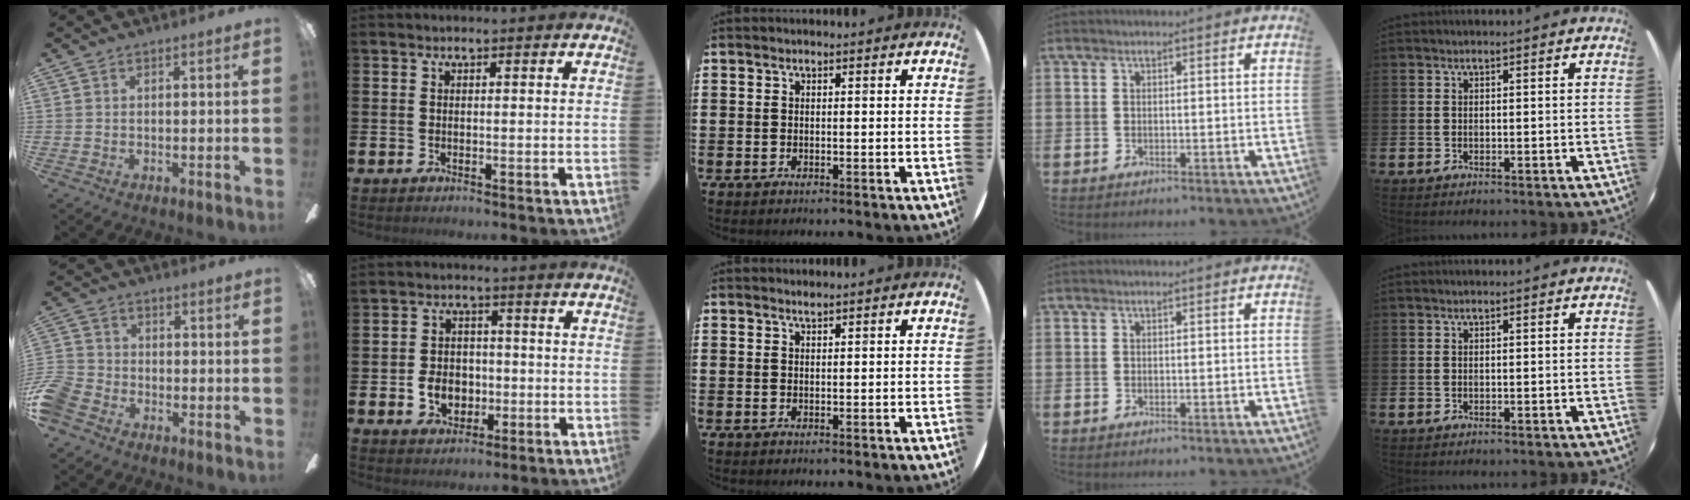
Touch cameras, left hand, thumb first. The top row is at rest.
{"thumb": {"total": 7.5, "force": [-4.6, 5.0, 3.3], "torque": [-0.083, 0.025, -0.089]}, "index": {"total": 4.9, "force": [-1.1, 4.1, 2.5], "torque": [-0.039, 0.003, -0.026]}, "middle": {"total": 0.7, "force": [0.7, -0.1, 0.0], "torque": [0.001, 0.000, 0.013]}}